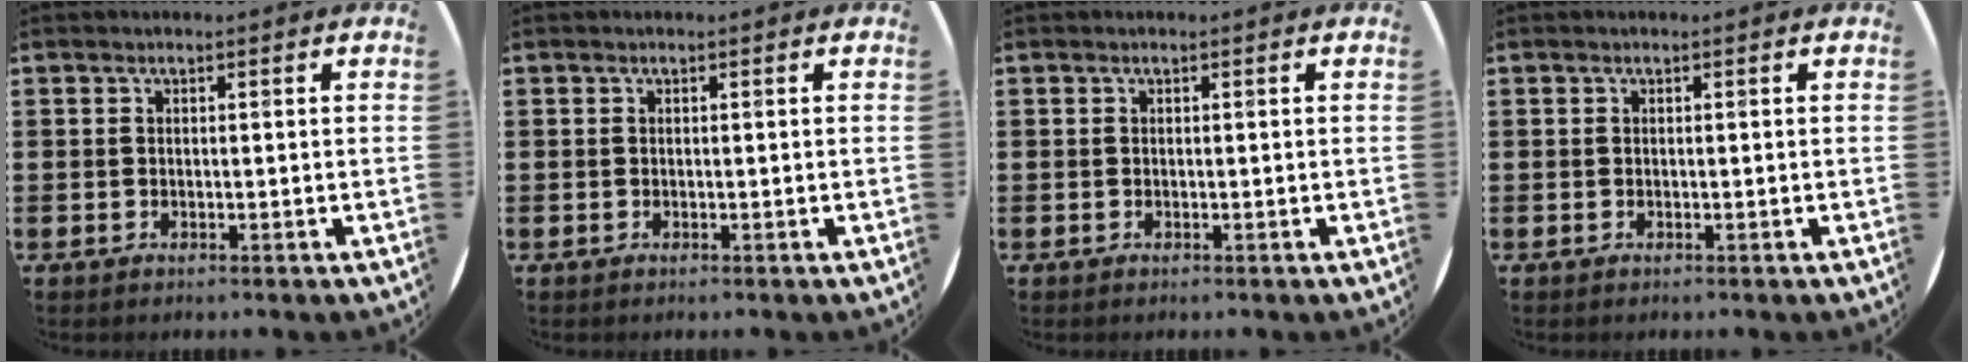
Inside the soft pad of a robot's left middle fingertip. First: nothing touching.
{"total": 0.0}
{"total": 0.0}
{"total": 0.0}